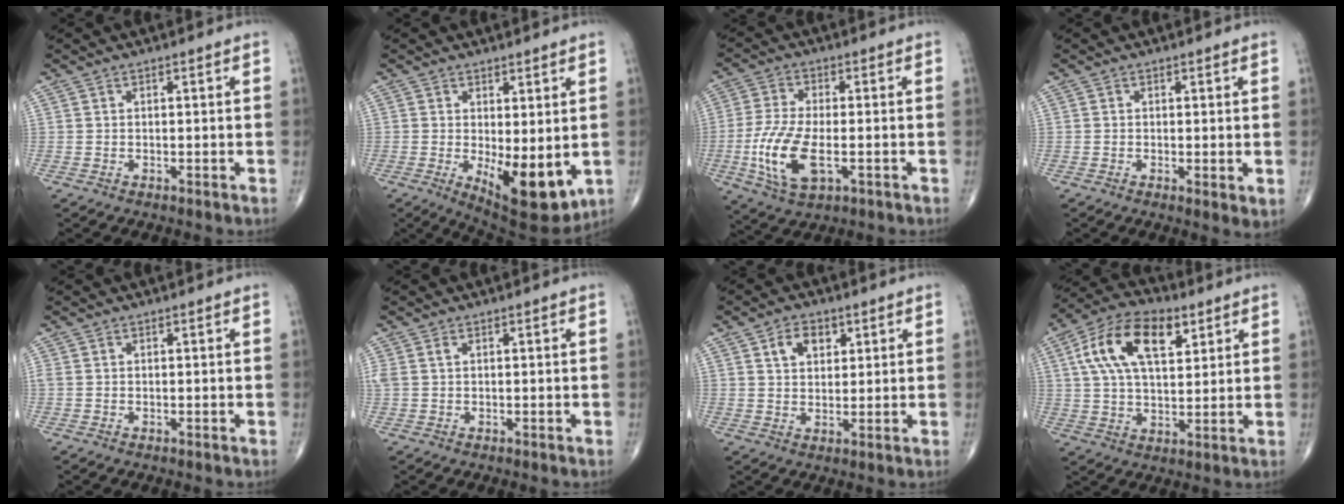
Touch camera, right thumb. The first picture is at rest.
{"total": 11.0, "force": [-1.7, 4.6, 9.9], "torque": [-0.132, -0.028, -0.010]}
{"total": 11.9, "force": [-2.9, 5.4, 10.2], "torque": [-0.219, -0.002, -0.051]}
{"total": 2.3, "force": [-0.1, 0.8, 2.2], "torque": [-0.037, -0.010, -0.005]}
{"total": 0.6, "force": [0.0, 0.5, 0.4], "torque": [-0.009, 0.006, 0.003]}
{"total": 1.9, "force": [0.5, 1.1, 1.4], "torque": [-0.052, 0.017, 0.017]}
{"total": 5.6, "force": [2.5, 3.8, 3.3], "torque": [-0.035, -0.009, 0.040]}
{"total": 15.9, "force": [6.0, 8.3, 12.1], "torque": [-0.207, 0.003, 0.104]}